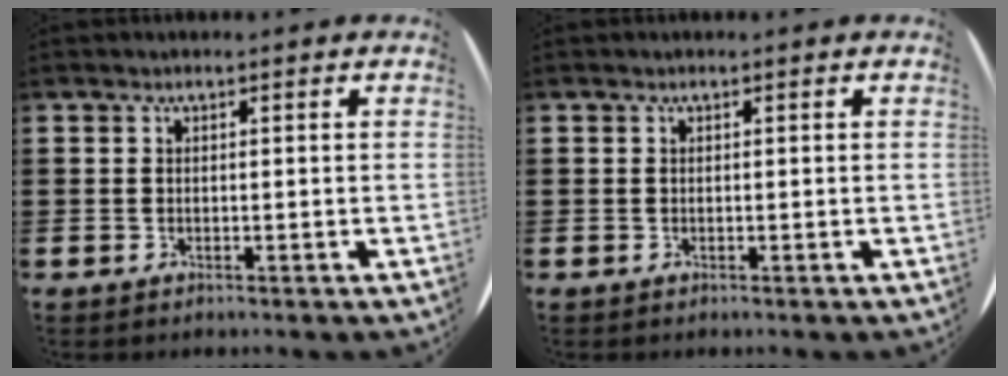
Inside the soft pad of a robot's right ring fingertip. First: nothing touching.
{"total": 0.0}